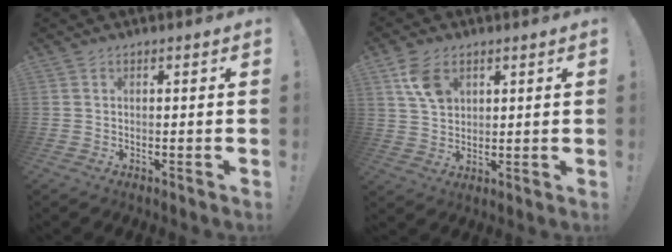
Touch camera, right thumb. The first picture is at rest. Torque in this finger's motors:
{"motor_torque": [0.06, 0.12, 0.36, 0.77, 0.06]}